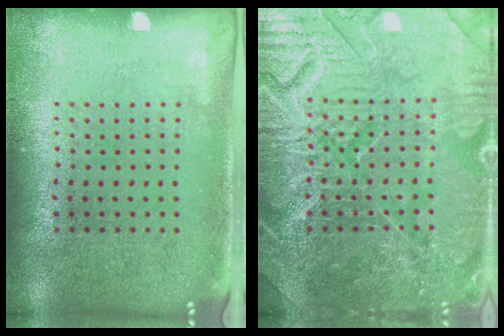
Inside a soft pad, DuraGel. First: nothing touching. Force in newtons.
{"total": 7.9, "press": 7.8, "slide": 1.0}